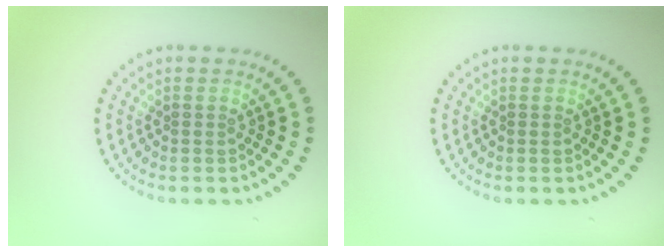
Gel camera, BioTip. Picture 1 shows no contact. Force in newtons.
{"total": 0.0}